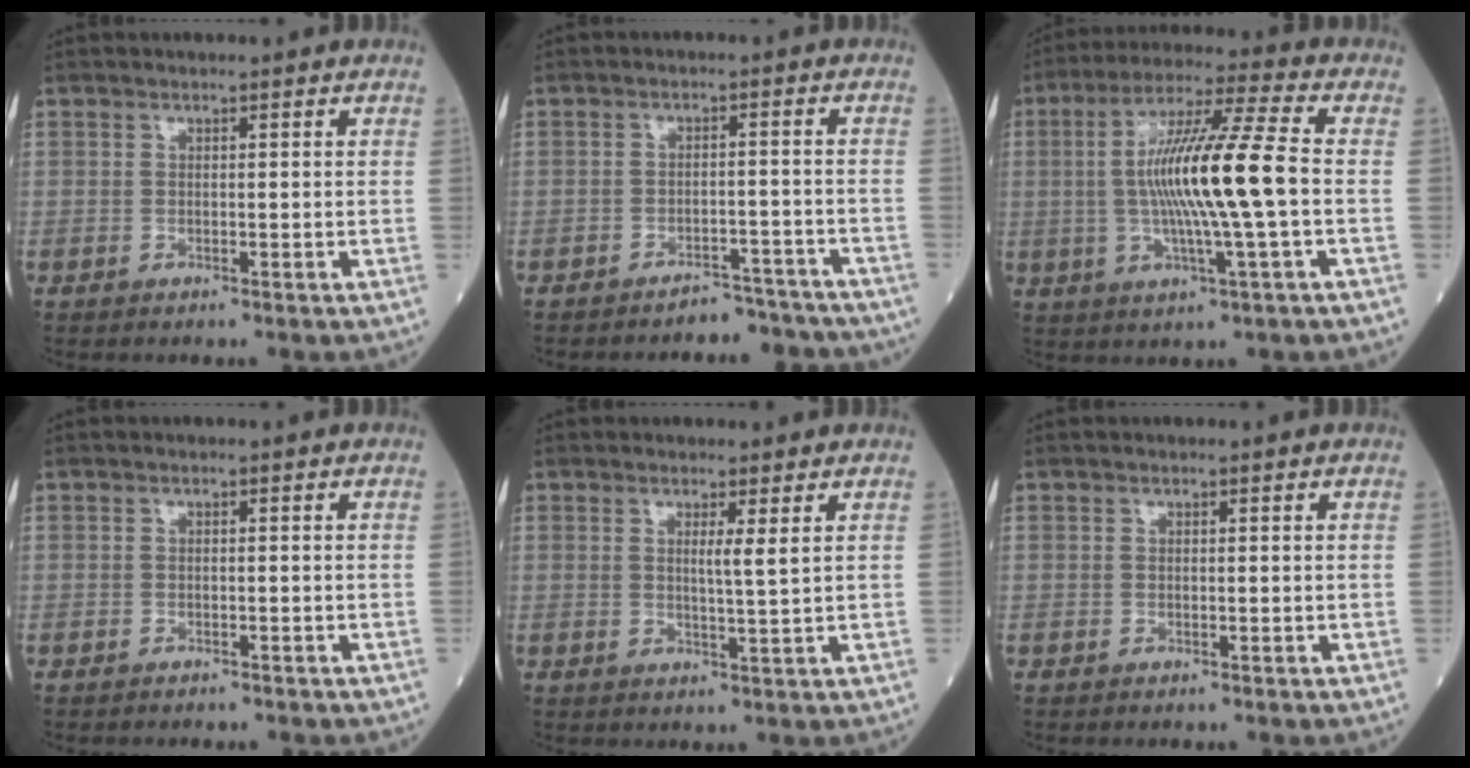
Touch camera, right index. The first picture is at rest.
{"total": 6.8, "force": [-6.4, 2.1, 0.7], "torque": [0.010, 0.016, -0.080]}
{"total": 14.3, "force": [-0.6, -0.3, 14.3], "torque": [-0.266, 0.007, -0.016]}
{"total": 2.1, "force": [-1.8, 0.7, 0.6], "torque": [-0.017, -0.002, -0.021]}
{"total": 2.4, "force": [0.9, -0.5, 2.1], "torque": [-0.035, -0.008, 0.015]}
{"total": 0.0}